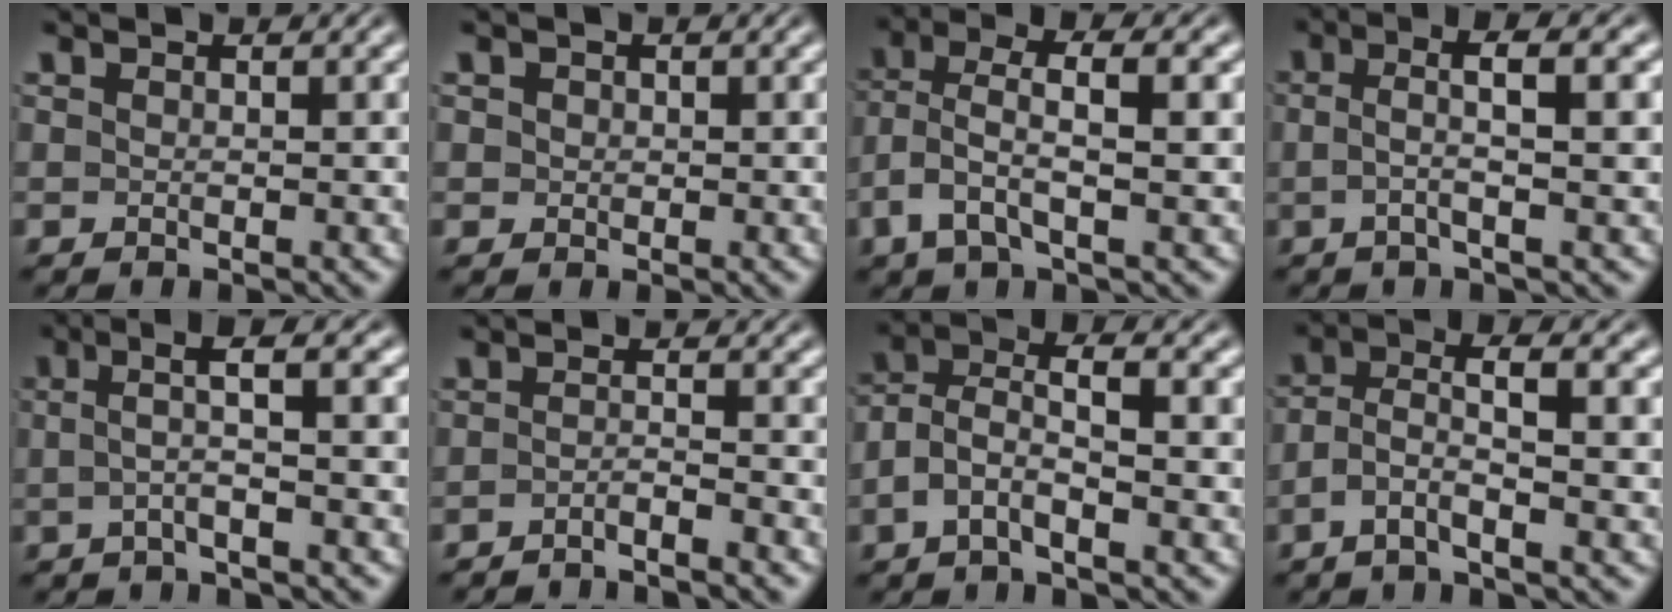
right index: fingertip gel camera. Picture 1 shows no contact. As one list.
[{"total": 1.5, "force": [0.3, 1.4, 0.4], "torque": [-0.016, -0.007, 0.007]}, {"total": 3.8, "force": [0.4, 1.6, 3.4], "torque": [-0.084, -0.015, 0.016]}, {"total": 3.7, "force": [0.4, 0.2, 3.7], "torque": [-0.057, 0.006, 0.003]}, {"total": 3.1, "force": [0.3, -0.3, 3.1], "torque": [-0.046, 0.009, 0.000]}, {"total": 2.8, "force": [-2.6, -0.7, 0.7], "torque": [-0.010, -0.011, -0.042]}, {"total": 5.0, "force": [0.4, 3.0, 4.1], "torque": [-0.088, -0.014, 0.006]}, {"total": 3.5, "force": [-0.4, 1.0, 3.3], "torque": [-0.067, -0.015, -0.004]}]